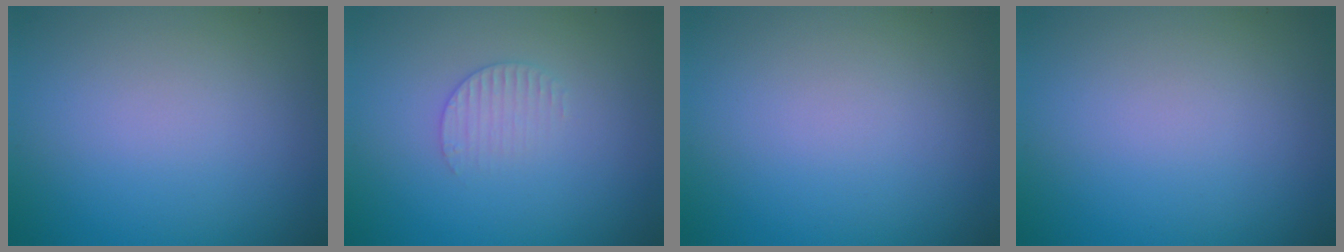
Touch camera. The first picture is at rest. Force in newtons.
{"total": 1.5, "press": 1.5, "slide": 0.4}
{"total": 0.0}
{"total": 0.0}